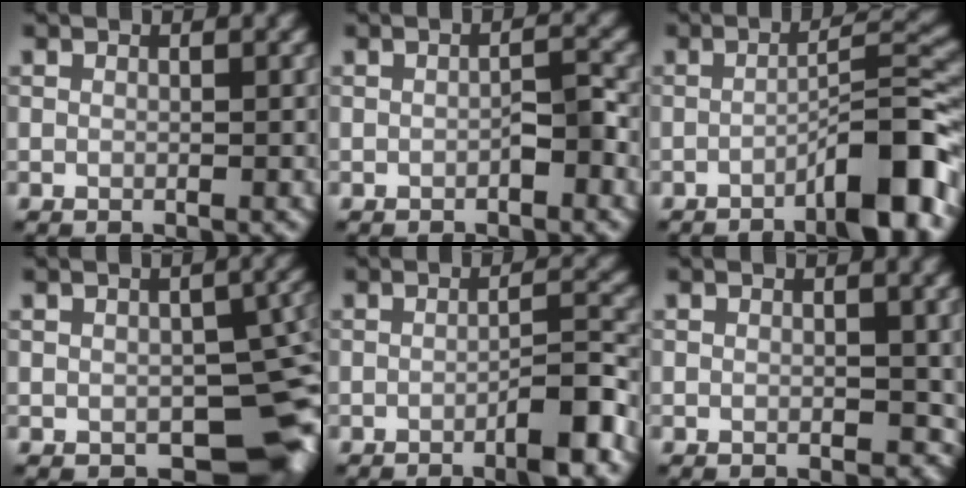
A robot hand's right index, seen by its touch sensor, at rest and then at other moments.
{"total": 1.6, "force": [-0.8, 0.4, 1.3], "torque": [-0.021, 0.005, -0.013]}
{"total": 7.5, "force": [-4.0, 1.1, 6.3], "torque": [-0.082, 0.023, -0.069]}
{"total": 9.1, "force": [-2.4, 5.4, 6.9], "torque": [-0.071, -0.020, -0.021]}
{"total": 4.2, "force": [-2.1, 0.6, 3.6], "torque": [-0.050, 0.013, -0.037]}
{"total": 1.9, "force": [-0.1, 1.2, 1.5], "torque": [-0.018, -0.005, 0.000]}